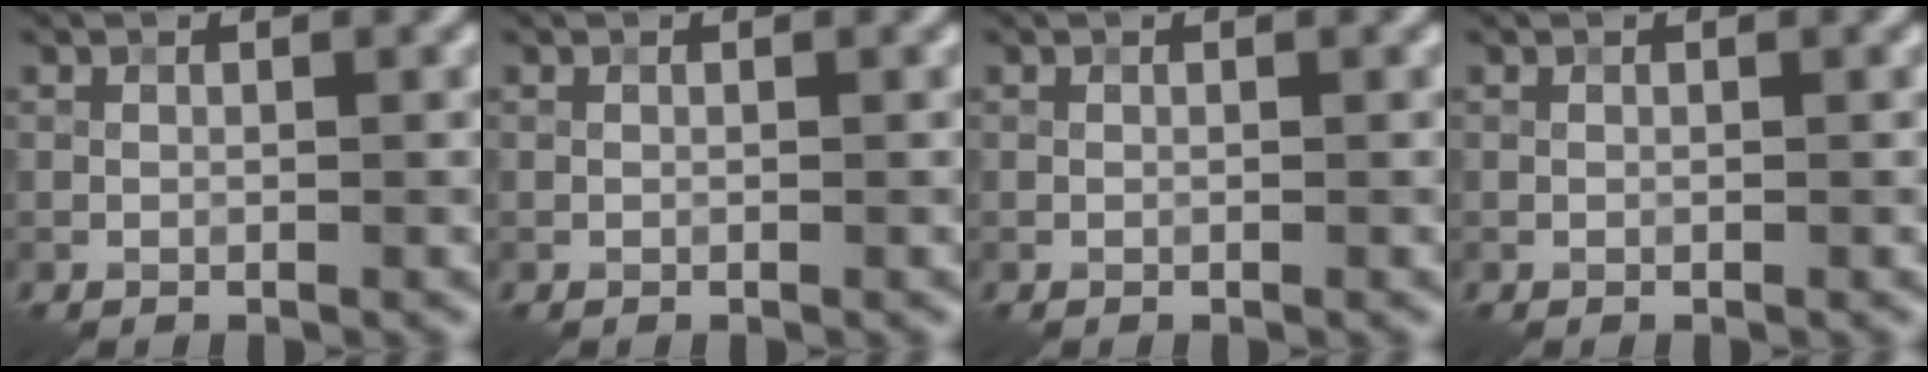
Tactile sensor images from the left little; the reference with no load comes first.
{"total": 0.0}
{"total": 0.0}
{"total": 0.0}